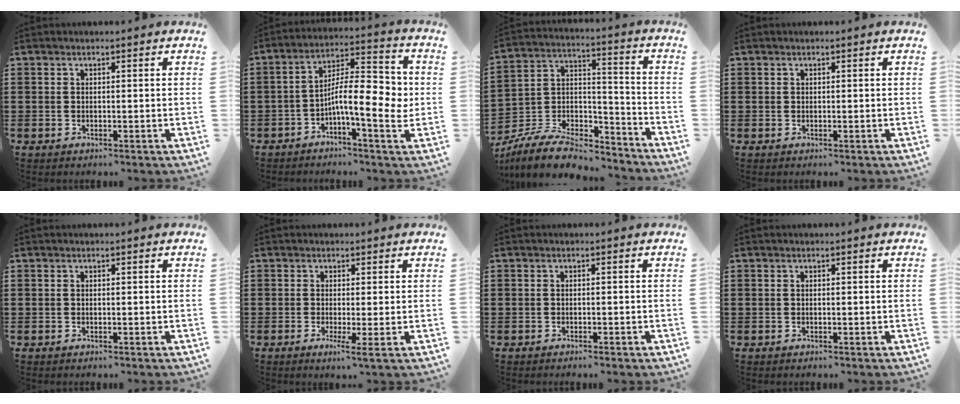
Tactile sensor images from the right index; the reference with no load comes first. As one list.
[{"total": 10.8, "force": [-1.0, 3.0, 10.3], "torque": [-0.164, -0.001, -0.020]}, {"total": 8.0, "force": [-7.0, 2.3, 2.9], "torque": [-0.065, 0.010, -0.139]}, {"total": 0.0}, {"total": 0.0}, {"total": 2.0, "force": [-0.5, -0.2, 2.0], "torque": [-0.036, -0.007, -0.009]}, {"total": 0.5, "force": [-0.5, 0.0, 0.2], "torque": [-0.005, -0.001, -0.010]}, {"total": 0.0}]